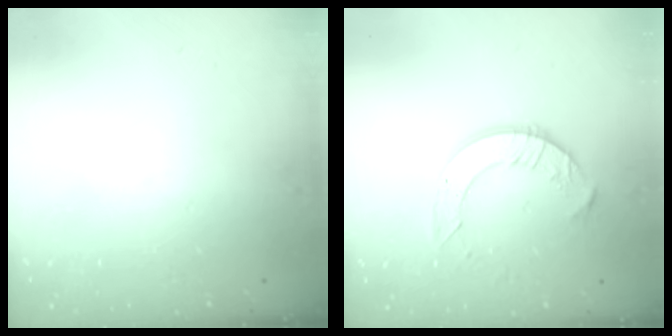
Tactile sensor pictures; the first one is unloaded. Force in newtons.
{"total": 9.6, "press": 9.6, "slide": 1.0}